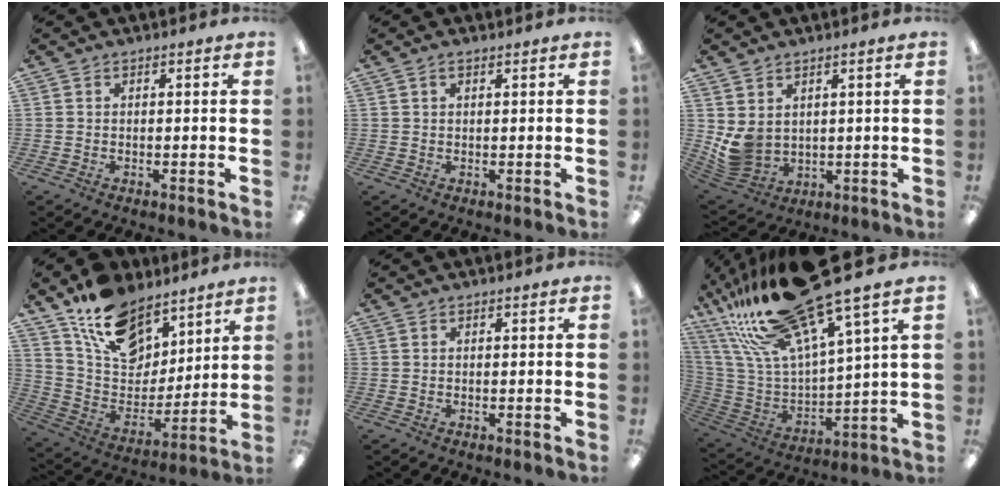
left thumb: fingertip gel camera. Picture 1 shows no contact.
{"total": 1.2, "force": [0.8, 0.5, 0.7], "torque": [-0.016, 0.001, 0.014]}
{"total": 5.9, "force": [2.2, 4.6, 2.9], "torque": [-0.082, -0.014, 0.045]}
{"total": 16.6, "force": [11.5, 9.6, 7.2], "torque": [-0.138, -0.067, 0.219]}
{"total": 0.0}
{"total": 27.6, "force": [20.1, 6.8, 17.6], "torque": [-0.330, -0.142, 0.337]}